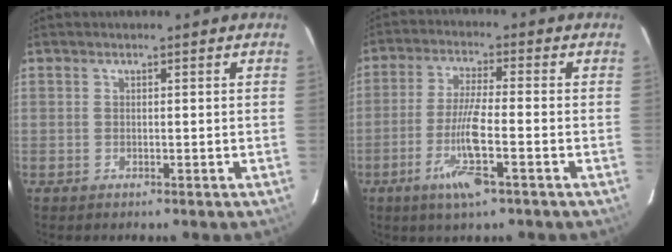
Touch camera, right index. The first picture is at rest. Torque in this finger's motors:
{"motor_torque": [1.56, -0.58, 0.60, 0.21]}